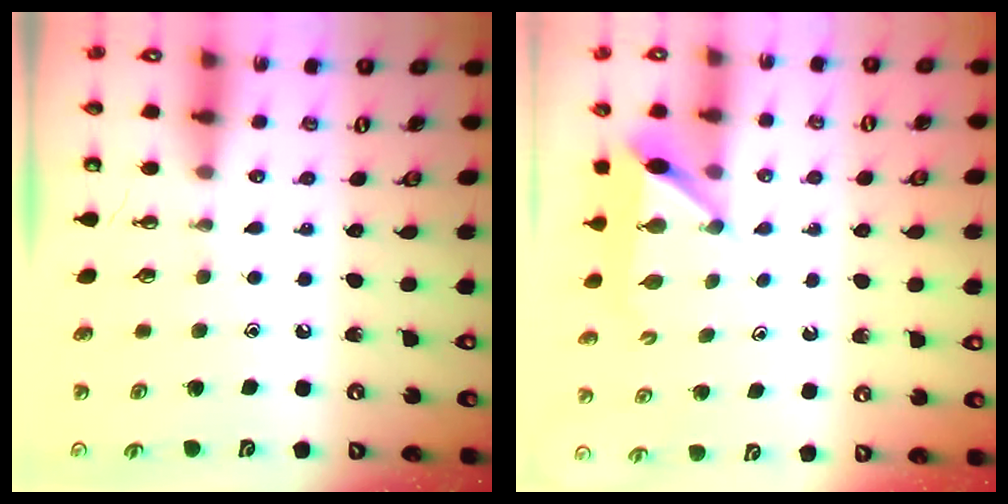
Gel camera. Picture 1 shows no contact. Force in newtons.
{"total": 5.8, "press": 5.8, "slide": 0.5}